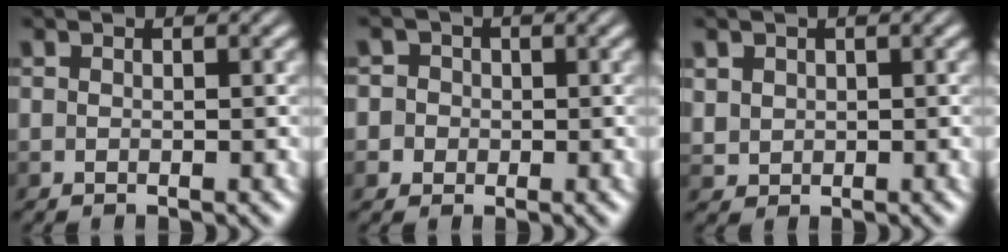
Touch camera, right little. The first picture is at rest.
{"total": 3.9, "force": [1.1, 3.6, 1.1], "torque": [-0.036, 0.015, 0.001]}
{"total": 1.5, "force": [0.6, 1.3, 0.2], "torque": [-0.022, -0.002, 0.013]}